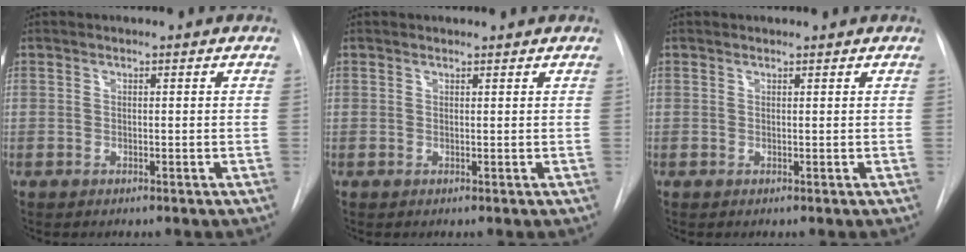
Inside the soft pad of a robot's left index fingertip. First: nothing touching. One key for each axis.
{"total": 1.1, "fx": 1.0, "fy": 0.2, "fz": 0.2, "tx": -0.008, "ty": 0.008, "tz": 0.013}
{"total": 0.8, "fx": 0.8, "fy": 0.2, "fz": 0.1, "tx": -0.007, "ty": 0.008, "tz": 0.011}